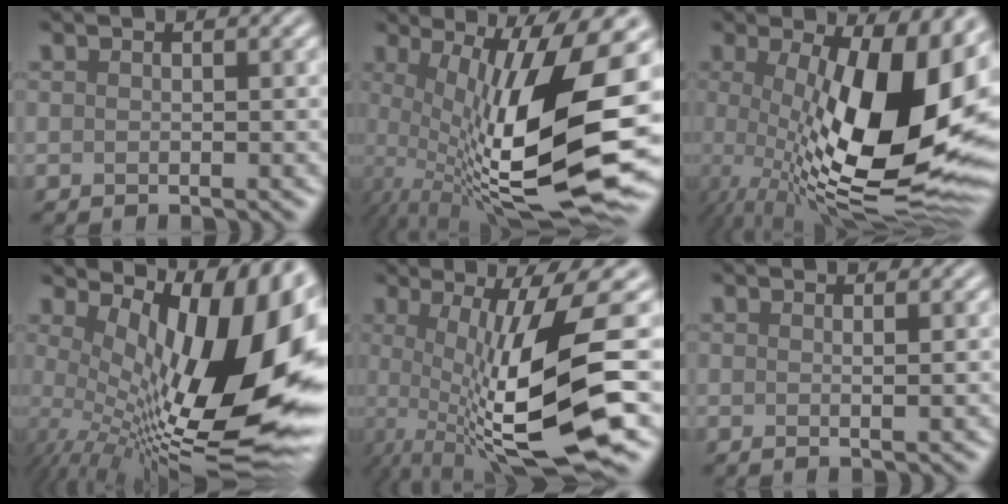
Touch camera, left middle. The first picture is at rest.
{"total": 15.5, "force": [-1.0, 4.7, 14.7], "torque": [-0.239, -0.009, -0.011]}
{"total": 16.1, "force": [-0.2, 6.2, 14.9], "torque": [-0.199, -0.012, -0.002]}
{"total": 16.3, "force": [2.5, 6.1, 15.0], "torque": [-0.192, -0.006, 0.051]}
{"total": 12.3, "force": [-1.3, 2.7, 12.0], "torque": [-0.192, -0.016, -0.017]}
{"total": 1.1, "force": [0.1, 0.3, 1.0], "torque": [-0.010, -0.001, -0.005]}